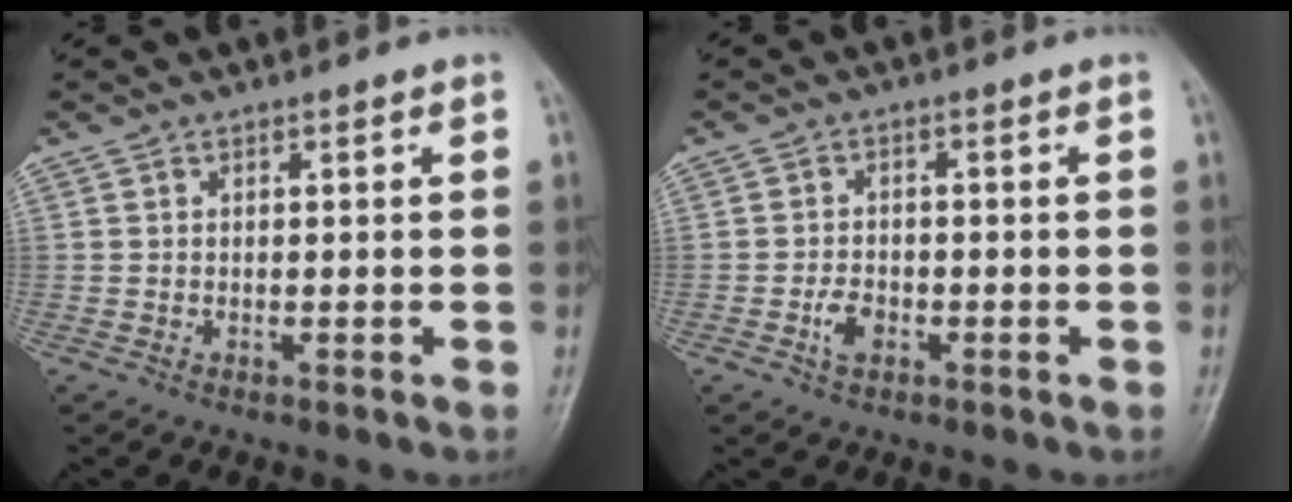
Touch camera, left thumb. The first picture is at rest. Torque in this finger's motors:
{"motor_torque": [-0.34, 0.32, 0.07, -0.04, 0.00]}